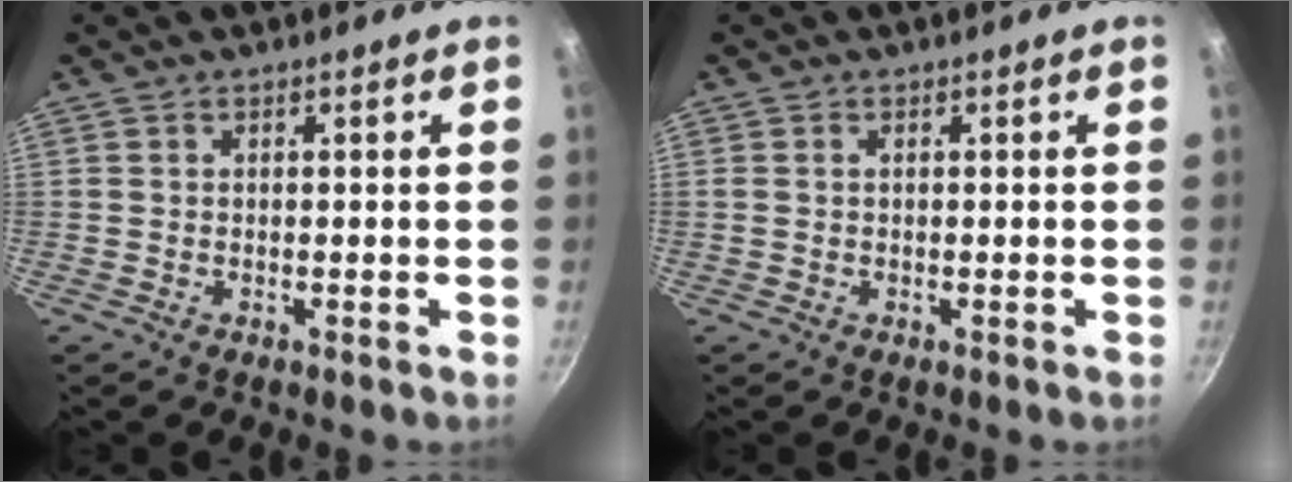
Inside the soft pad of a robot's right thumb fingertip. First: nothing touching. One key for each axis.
{"total": 0.7, "fx": 0.1, "fy": 0.4, "fz": 0.6, "tx": -0.012, "ty": 0.002, "tz": 0.001}